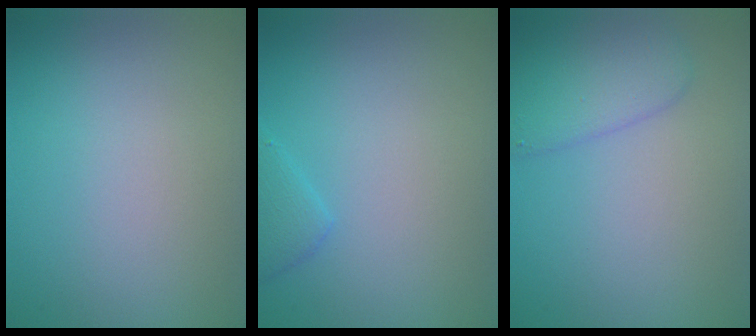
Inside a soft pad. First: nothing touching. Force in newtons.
{"total": 1.5, "press": 1.5, "slide": 0.1}
{"total": 3.2, "press": 3.2, "slide": 0.1}